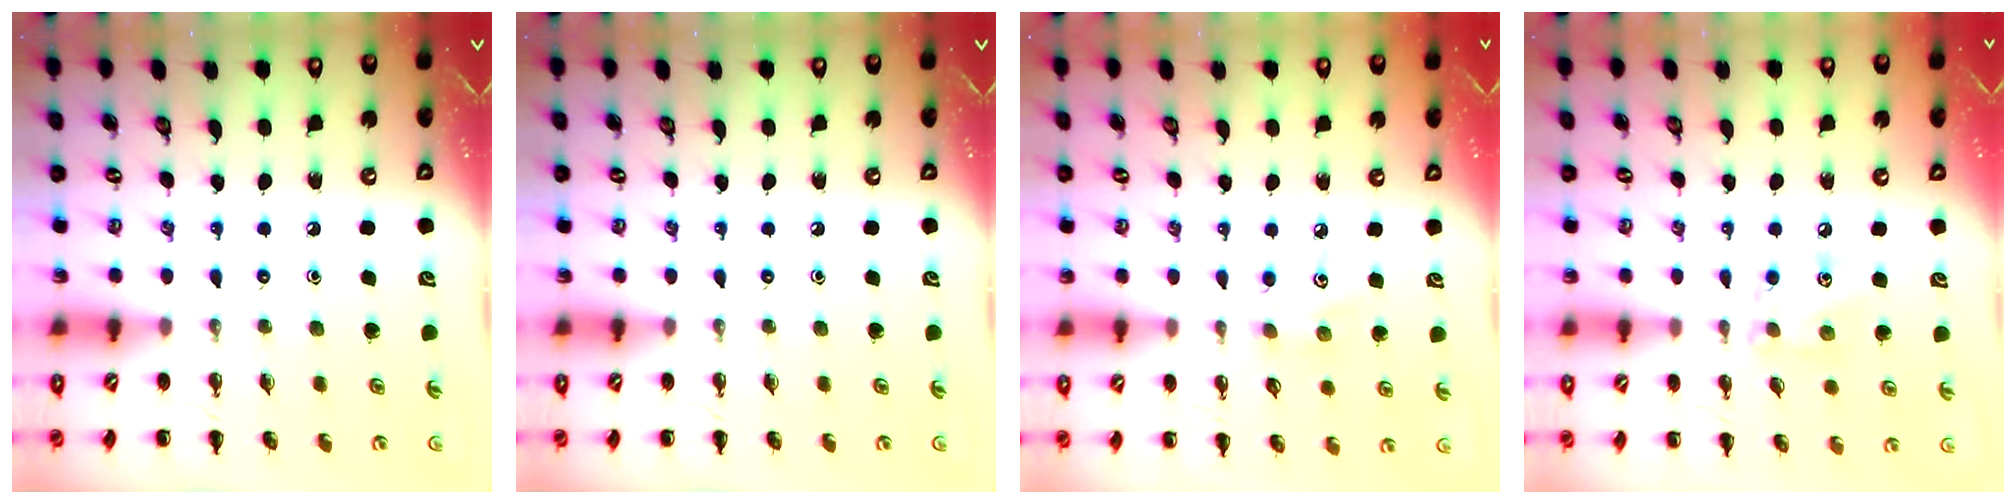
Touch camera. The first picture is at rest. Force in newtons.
{"total": 0.0}
{"total": 3.8, "press": 3.7, "slide": 1.0}
{"total": 5.9, "press": 5.9, "slide": 0.3}